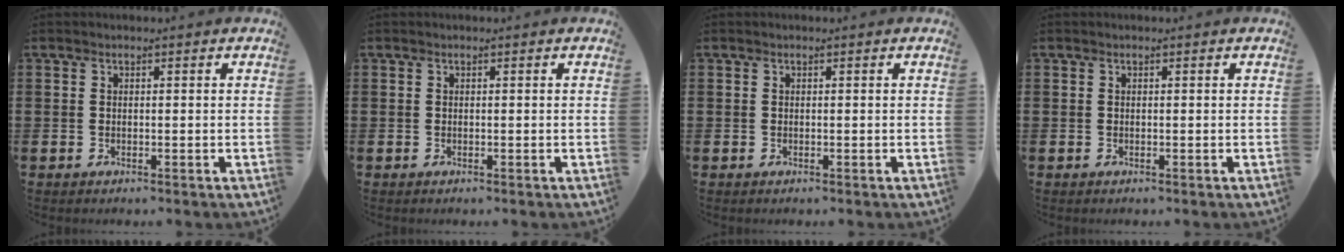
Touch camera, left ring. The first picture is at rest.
{"total": 0.0}
{"total": 0.0}
{"total": 0.0}